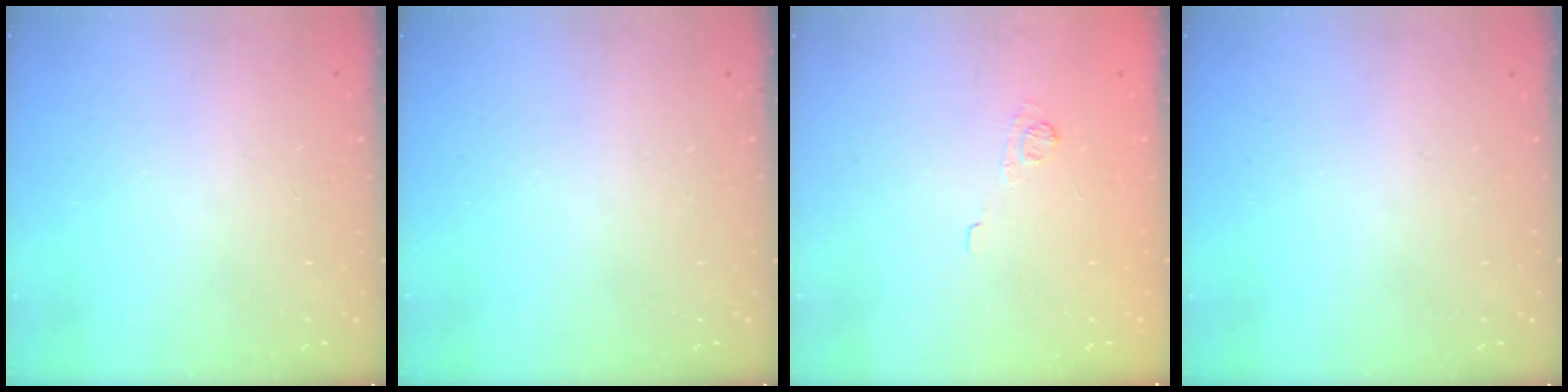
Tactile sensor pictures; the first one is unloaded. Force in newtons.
{"total": 0.0}
{"total": 6.7, "press": 6.5, "slide": 1.5}
{"total": 0.0}